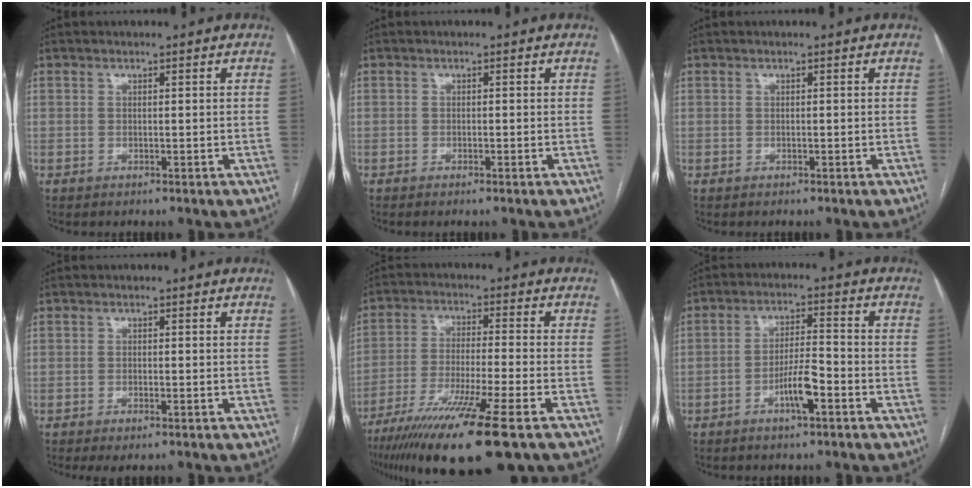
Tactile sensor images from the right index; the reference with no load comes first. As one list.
[{"total": 0.6, "force": [-0.4, -0.1, 0.5], "torque": [-0.011, 0.000, -0.006]}, {"total": 0.0}, {"total": 1.9, "force": [-1.0, 0.4, 1.5], "torque": [-0.028, -0.003, -0.012]}, {"total": 16.9, "force": [-10.9, 0.0, 12.9], "torque": [-0.225, -0.049, -0.186]}, {"total": 5.7, "force": [-2.8, 0.9, 5.0], "torque": [-0.094, 0.004, -0.050]}]